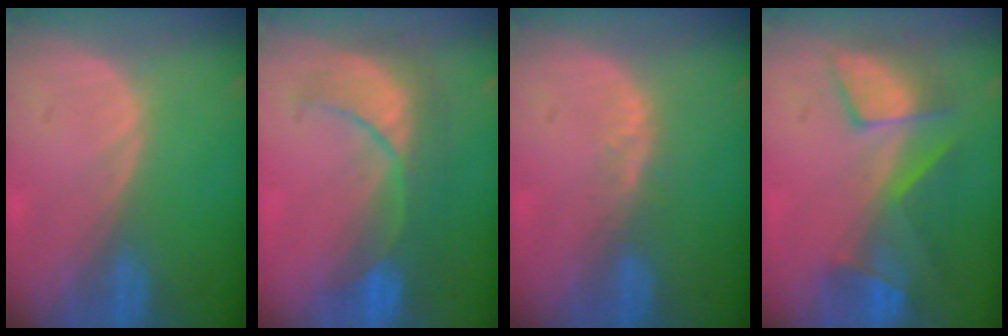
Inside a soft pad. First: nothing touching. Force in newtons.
{"total": 8.4, "press": 8.3, "slide": 1.3}
{"total": 2.4, "press": 1.8, "slide": 1.5}
{"total": 7.7, "press": 7.6, "slide": 1.4}